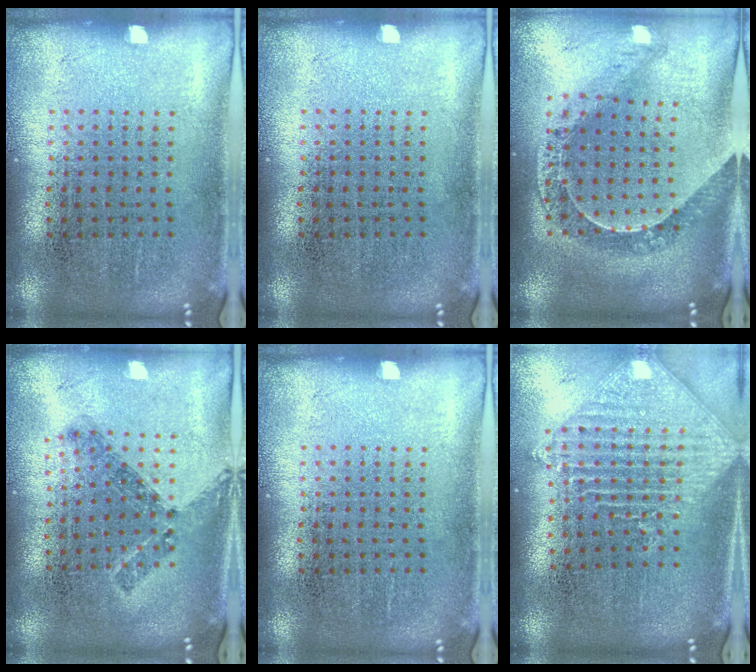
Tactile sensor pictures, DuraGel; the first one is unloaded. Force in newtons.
{"total": 0.0}
{"total": 1.1, "press": 1.1, "slide": 0.2}
{"total": 0.9, "press": 0.8, "slide": 0.4}
{"total": 0.0}
{"total": 2.0, "press": 1.6, "slide": 1.2}